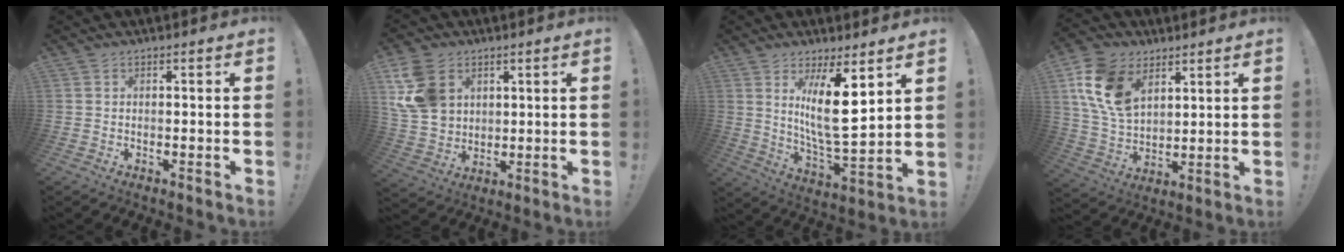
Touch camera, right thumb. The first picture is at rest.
{"total": 14.9, "force": [5.7, 11.2, 8.0], "torque": [-0.153, -0.018, 0.119]}
{"total": 14.6, "force": [5.6, 3.6, 13.0], "torque": [-0.240, -0.039, 0.087]}
{"total": 16.6, "force": [7.6, 11.0, 9.7], "torque": [-0.192, -0.033, 0.146]}